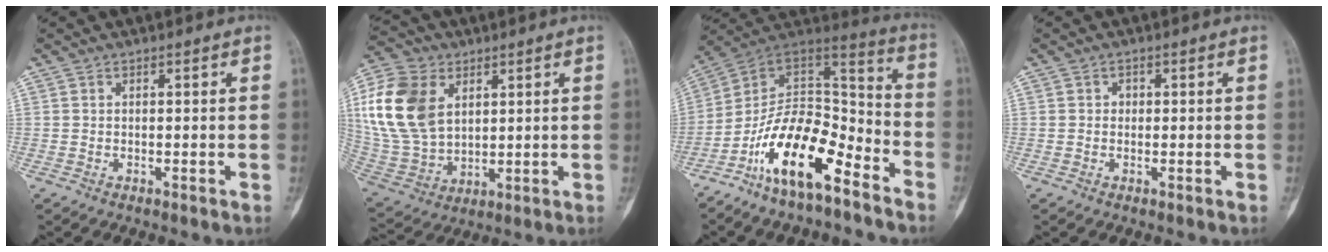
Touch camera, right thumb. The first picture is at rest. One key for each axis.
{"total": 18.1, "fx": 5.1, "fy": 12.4, "fz": 12.0, "tx": -0.240, "ty": -0.010, "tz": 0.107}
{"total": 17.8, "fx": -10.5, "fy": 7.3, "fz": 12.5, "tx": -0.196, "ty": 0.099, "tz": -0.185}
{"total": 1.0, "fx": 0.1, "fy": 0.9, "fz": 0.4, "tx": 0.000, "ty": 0.003, "tz": -0.001}